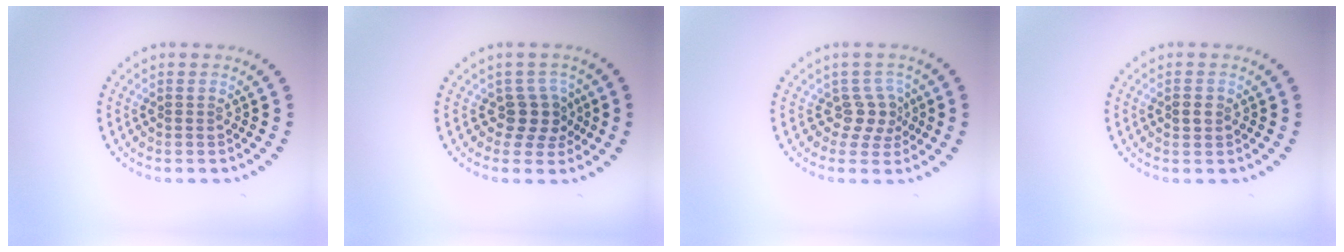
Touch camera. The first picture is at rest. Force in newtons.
{"total": 2.7, "press": 2.1, "slide": 1.6}
{"total": 2.2, "press": 1.5, "slide": 1.7}
{"total": 1.1, "press": 1.1, "slide": 0.1}